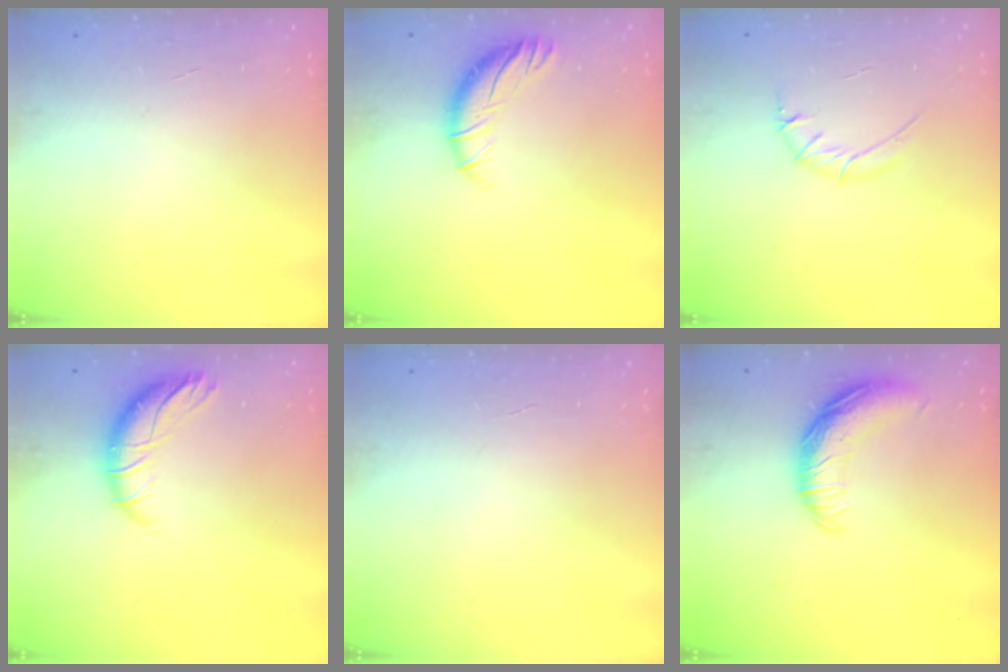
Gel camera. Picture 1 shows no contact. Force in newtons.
{"total": 8.6, "press": 8.5, "slide": 0.9}
{"total": 4.1, "press": 3.9, "slide": 1.3}
{"total": 10.5, "press": 10.3, "slide": 2.2}
{"total": 0.0}
{"total": 15.3, "press": 15.3, "slide": 0.4}